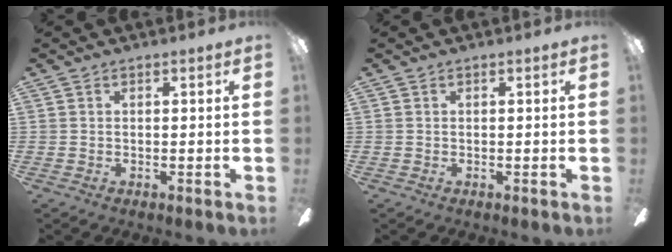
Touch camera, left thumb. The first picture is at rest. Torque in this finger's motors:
{"motor_torque": [0.00, 0.00, 0.11, 0.11, 0.00]}